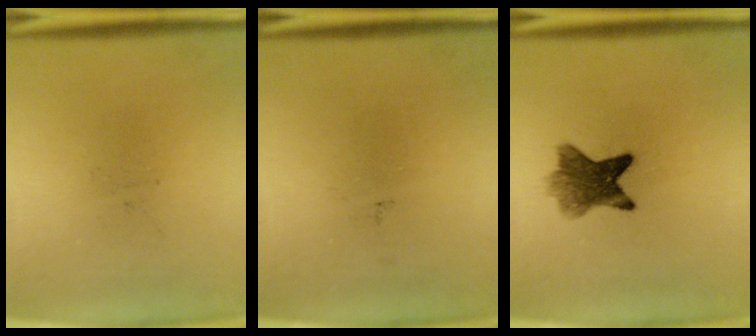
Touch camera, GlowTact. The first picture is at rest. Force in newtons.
{"total": 0.0}
{"total": 7.2}